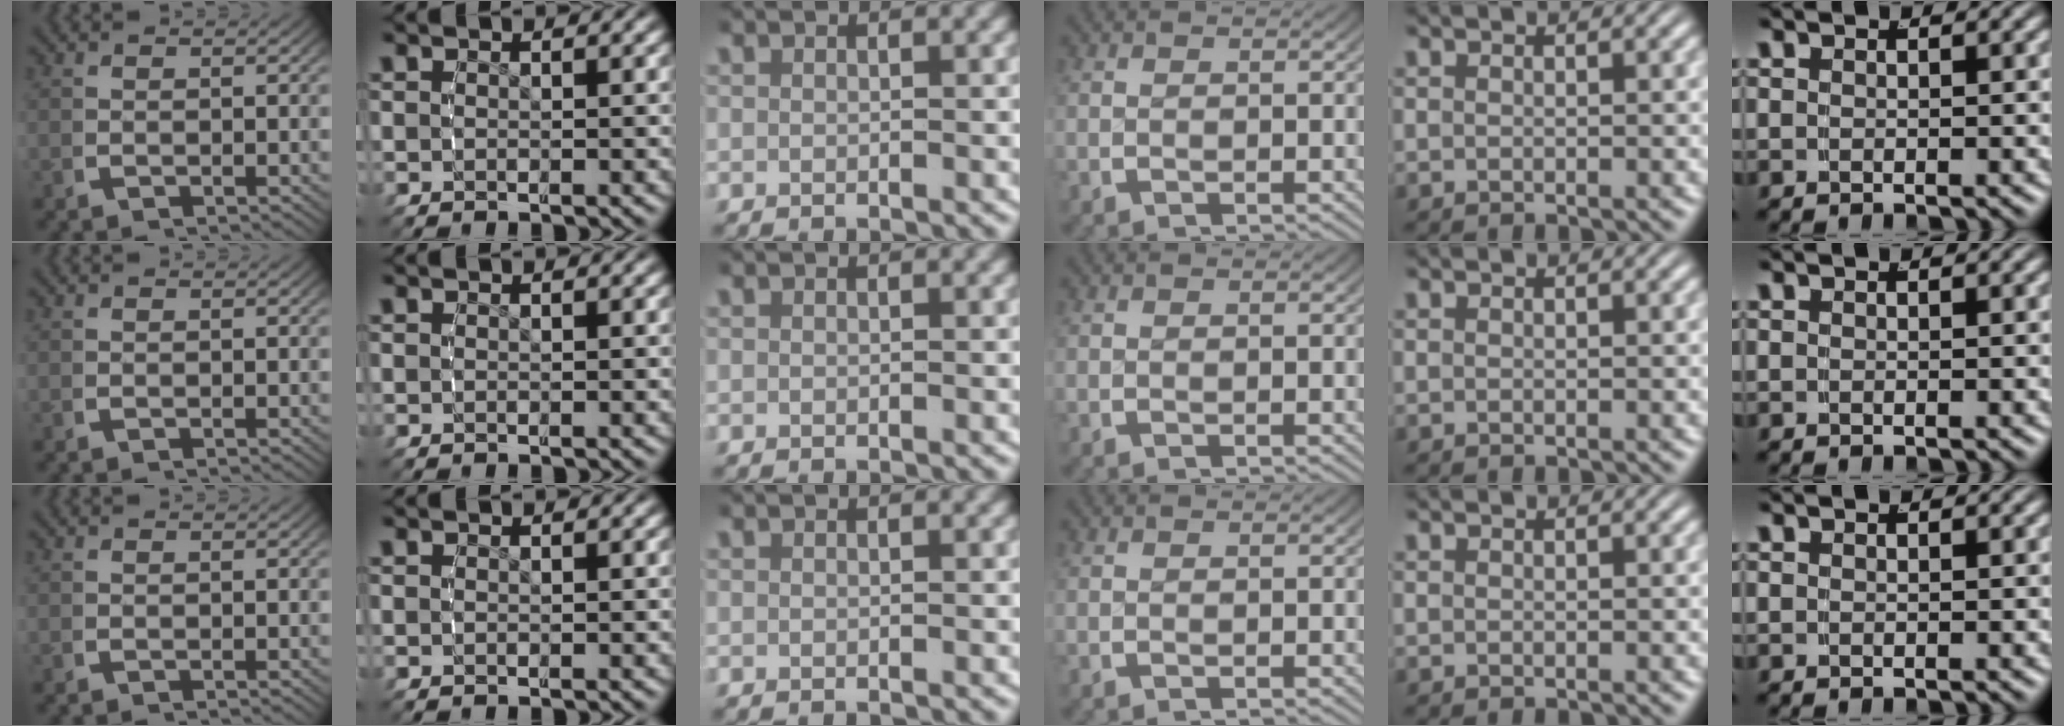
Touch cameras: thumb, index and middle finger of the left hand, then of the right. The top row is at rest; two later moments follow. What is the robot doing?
{"motion": "reach", "object": "shirt"}